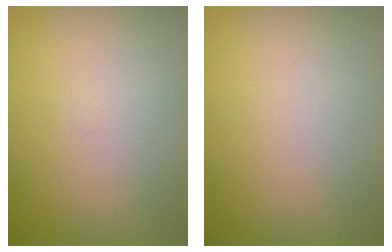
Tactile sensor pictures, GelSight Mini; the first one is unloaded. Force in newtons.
{"total": 0.0}